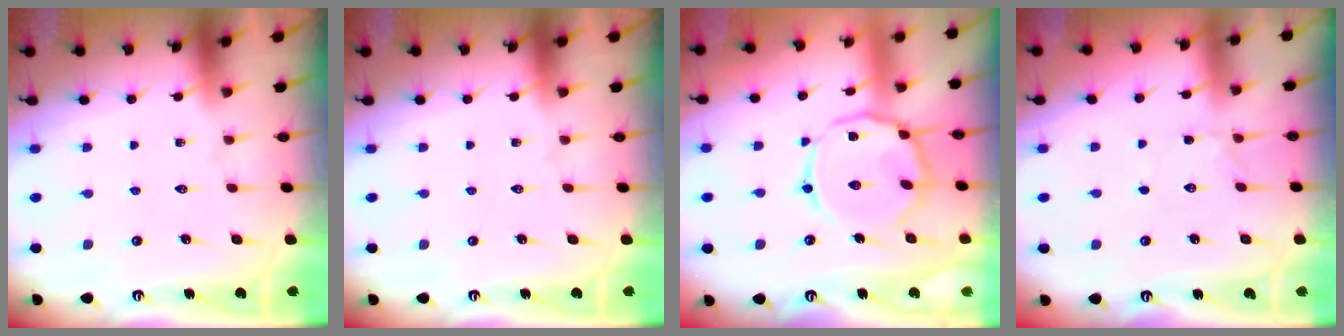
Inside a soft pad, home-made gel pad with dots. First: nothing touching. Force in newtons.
{"total": 0.0}
{"total": 13.3, "press": 13.2, "slide": 1.1}
{"total": 1.8, "press": 1.8, "slide": 0.4}